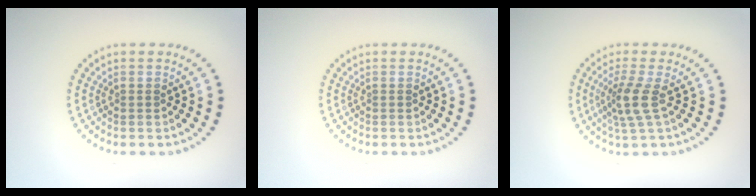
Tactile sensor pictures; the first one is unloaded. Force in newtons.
{"total": 0.0}
{"total": 2.8, "press": 2.2, "slide": 1.8}